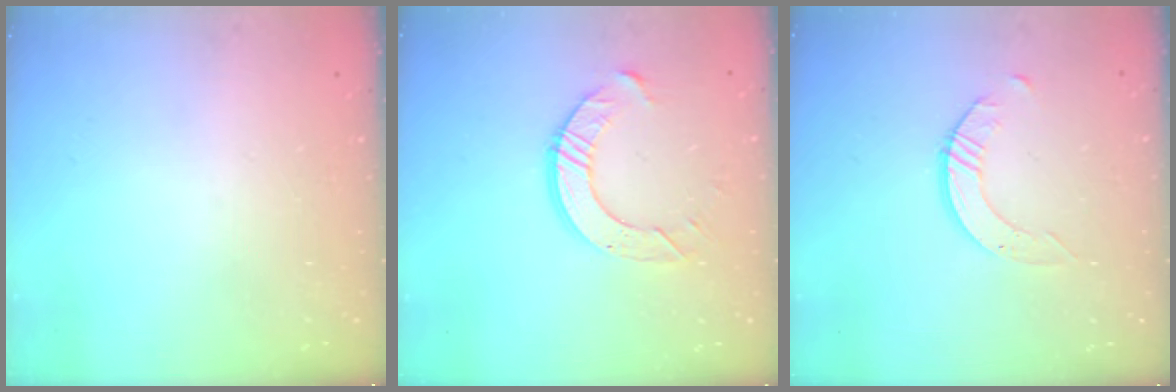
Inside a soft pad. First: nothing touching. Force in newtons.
{"total": 9.1, "press": 9.0, "slide": 0.7}
{"total": 3.1, "press": 3.1, "slide": 0.3}